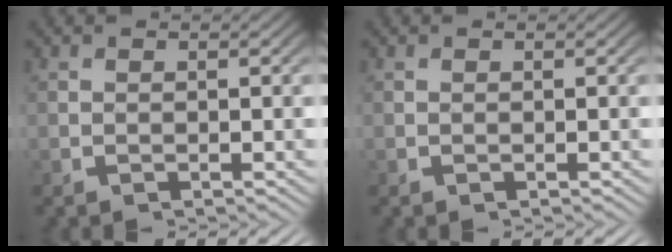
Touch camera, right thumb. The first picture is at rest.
{"total": 0.0}